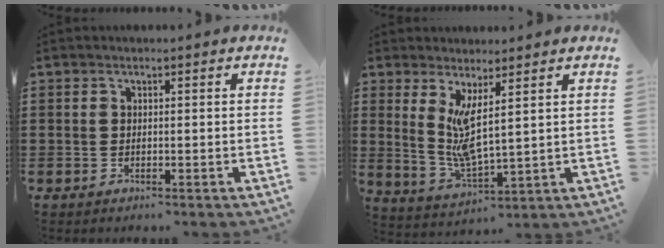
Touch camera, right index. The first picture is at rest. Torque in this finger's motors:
{"motor_torque": [0.41, 0.35, 0.47, 0.13]}